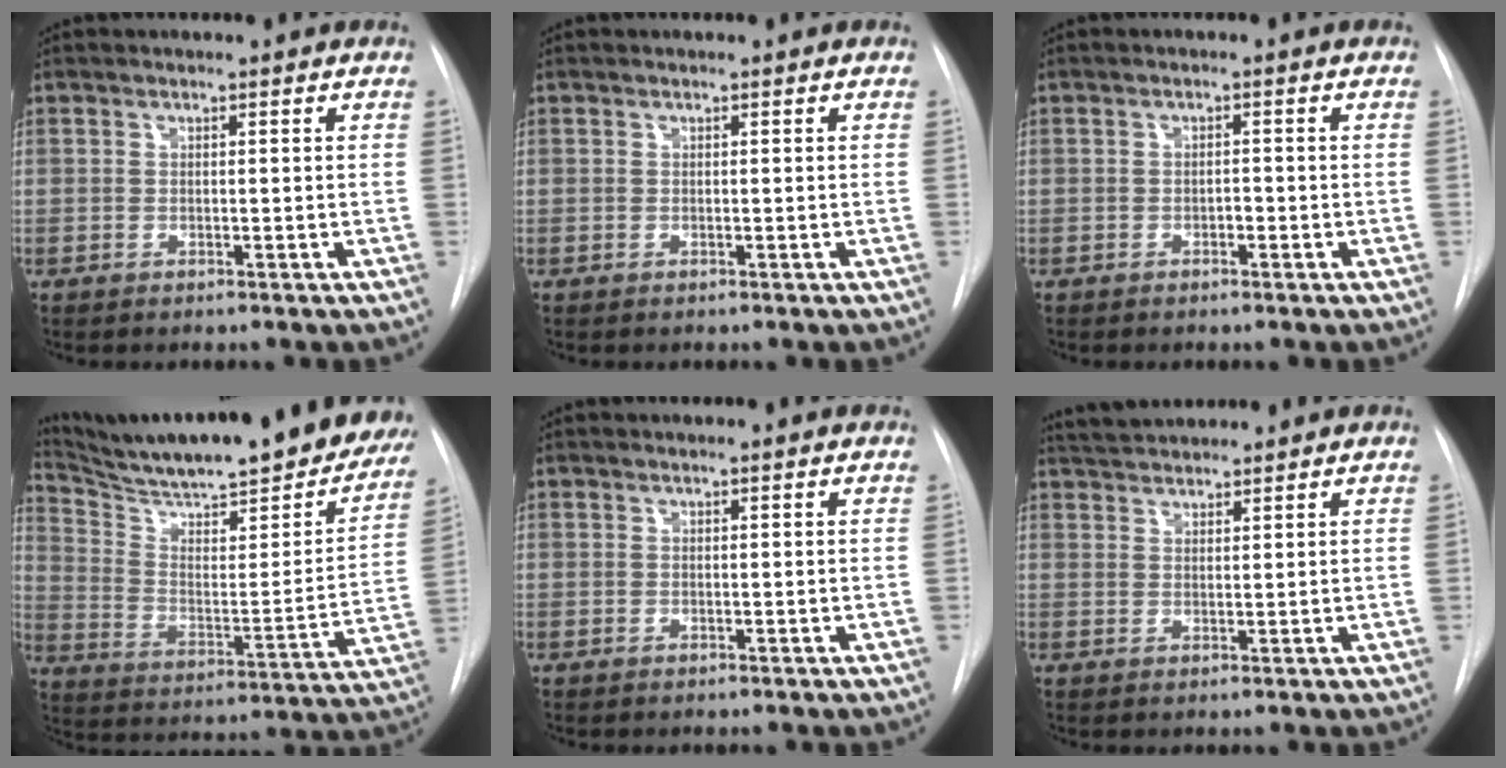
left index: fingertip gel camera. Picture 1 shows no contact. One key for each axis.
{"total": 0.0}
{"total": 1.5, "fx": -1.3, "fy": 0.5, "fz": 0.6, "tx": -0.006, "ty": -0.003, "tz": -0.022}
{"total": 30.3, "fx": 26.5, "fy": 4.4, "fz": 13.9, "tx": -0.220, "ty": -0.090, "tz": 0.354}
{"total": 0.5, "fx": 0.5, "fy": -0.1, "fz": 0.2, "tx": -0.009, "ty": 0.003, "tz": 0.003}
{"total": 4.2, "fx": 4.1, "fy": 0.4, "fz": 0.9, "tx": -0.022, "ty": 0.027, "tz": 0.076}